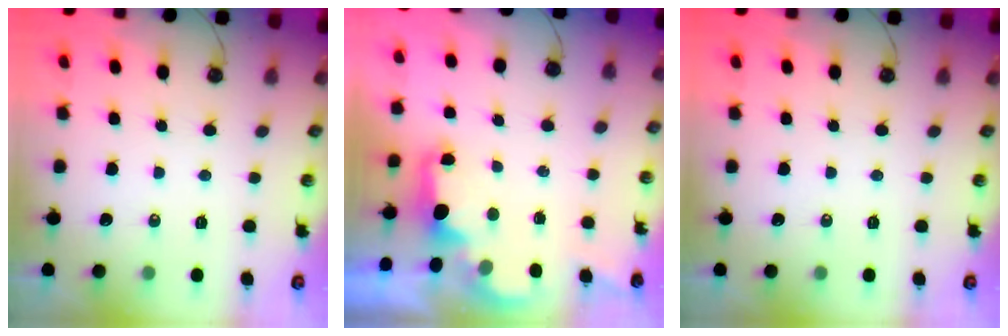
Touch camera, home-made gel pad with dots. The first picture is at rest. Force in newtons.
{"total": 2.2, "press": 2.1, "slide": 0.8}
{"total": 0.0}